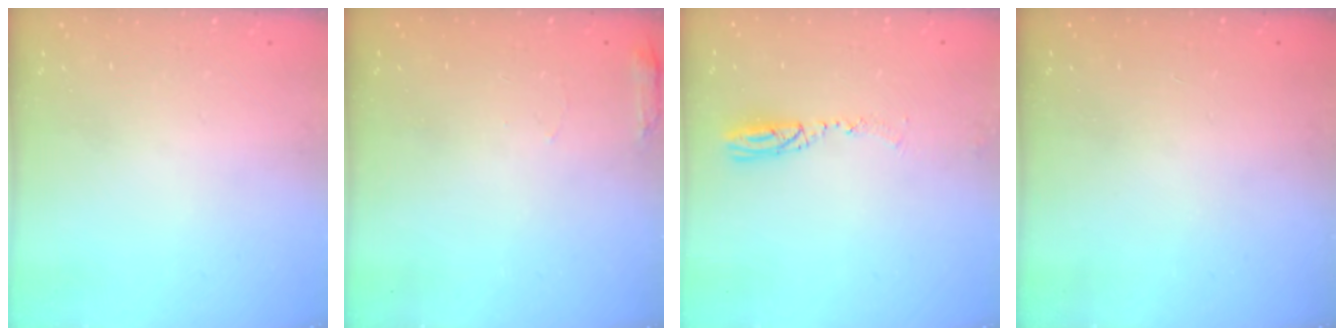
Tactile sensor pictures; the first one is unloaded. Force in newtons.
{"total": 5.2, "press": 5.0, "slide": 1.3}
{"total": 5.0, "press": 4.9, "slide": 0.9}
{"total": 0.0}